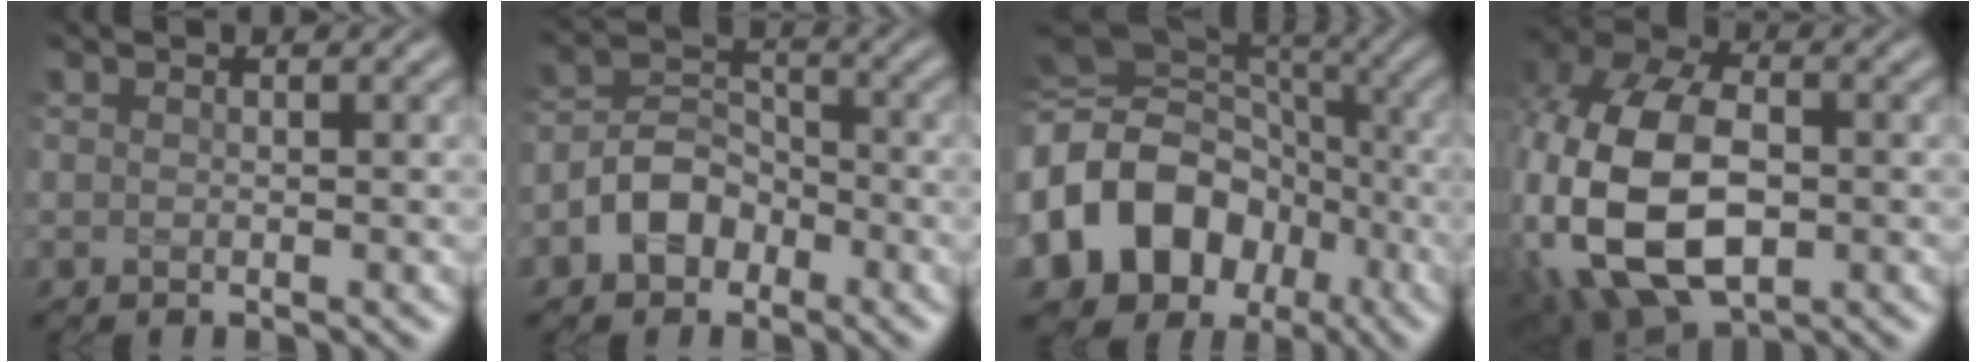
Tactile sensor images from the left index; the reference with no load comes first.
{"total": 4.1, "force": [-2.1, 2.9, 2.0], "torque": [-0.034, 0.008, -0.046]}
{"total": 15.8, "force": [-4.7, 12.7, 8.1], "torque": [-0.183, -0.007, -0.099]}
{"total": 14.4, "force": [-2.0, 9.6, 10.6], "torque": [-0.234, -0.026, -0.024]}